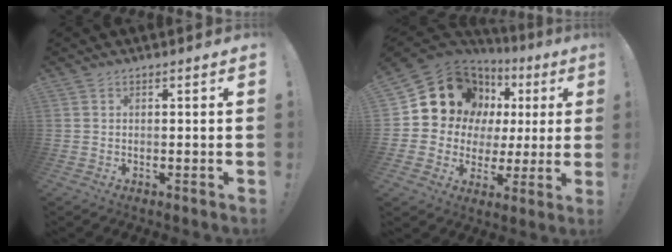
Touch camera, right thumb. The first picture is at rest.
{"total": 14.9, "force": [7.6, 11.2, 6.3], "torque": [-0.102, -0.057, 0.161]}